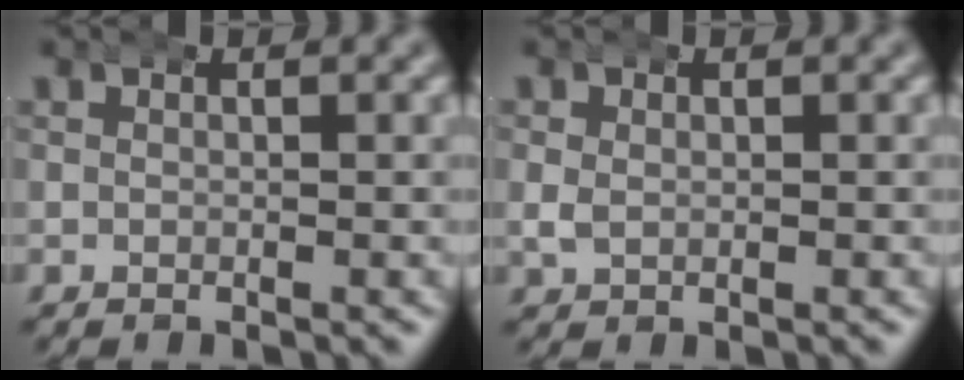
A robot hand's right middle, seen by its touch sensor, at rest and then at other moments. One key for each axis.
{"total": 1.4, "fx": 0.4, "fy": 1.1, "fz": 0.7, "tx": -0.016, "ty": 0.000, "tz": 0.006}